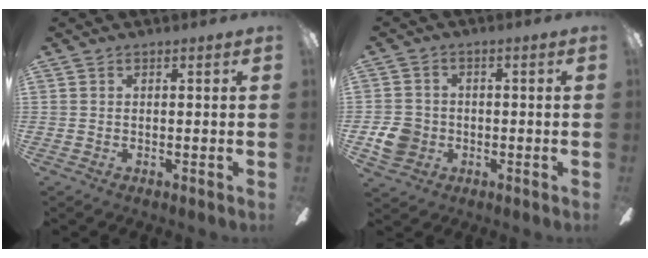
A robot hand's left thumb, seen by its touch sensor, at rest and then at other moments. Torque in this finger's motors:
{"motor_torque": [-0.04, 0.08, -0.05, 0.07, 0.00]}